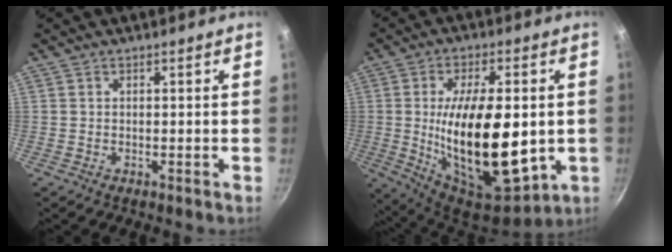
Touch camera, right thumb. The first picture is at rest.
{"total": 24.1, "force": [-1.3, 11.2, 21.3], "torque": [-0.345, -0.013, -0.009]}